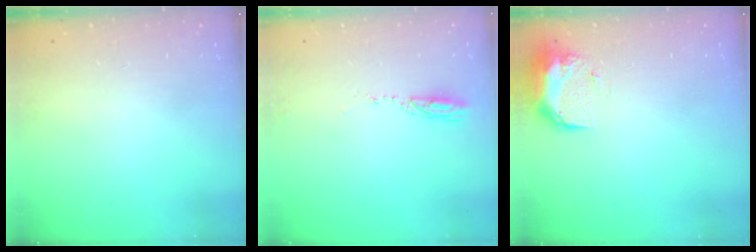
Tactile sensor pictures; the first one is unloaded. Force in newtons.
{"total": 3.3, "press": 3.3, "slide": 0.8}
{"total": 17.8, "press": 11.5, "slide": 13.6}